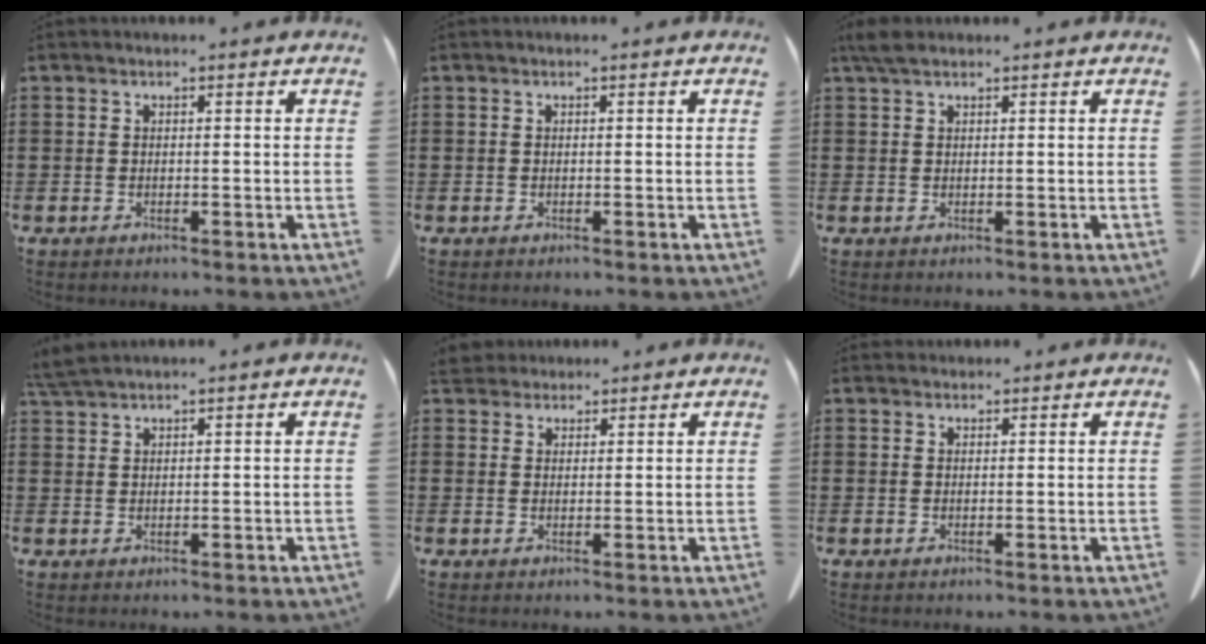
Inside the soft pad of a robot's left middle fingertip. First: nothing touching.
{"total": 0.0}
{"total": 2.4, "force": [1.5, 0.9, 1.6], "torque": [-0.036, 0.003, 0.029]}
{"total": 2.8, "force": [2.5, 0.2, 1.3], "torque": [-0.032, 0.000, 0.050]}
{"total": 3.1, "force": [2.8, 1.2, 0.5], "torque": [-0.019, 0.000, 0.056]}
{"total": 1.2, "force": [1.1, 0.5, 0.0], "torque": [-0.004, 0.000, 0.022]}